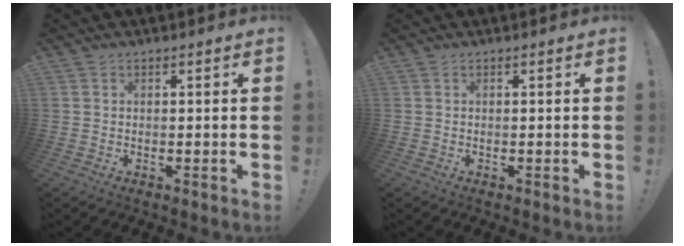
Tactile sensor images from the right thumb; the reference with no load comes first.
{"total": 0.0}